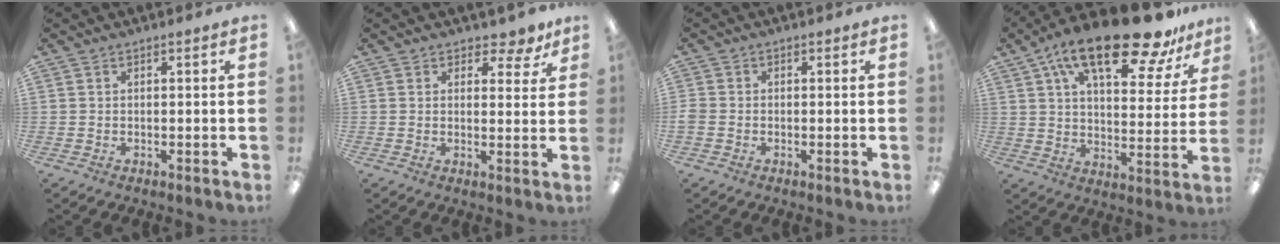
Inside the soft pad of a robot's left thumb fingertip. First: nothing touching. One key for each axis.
{"total": 4.3, "fx": 3.0, "fy": 2.7, "fz": 1.5, "tx": -0.007, "ty": -0.016, "tz": 0.049}
{"total": 1.7, "fx": -0.7, "fy": 1.4, "fz": 0.7, "tx": -0.010, "ty": 0.003, "tz": -0.012}
{"total": 22.4, "fx": 15.1, "fy": 8.0, "fz": 14.6, "tx": -0.233, "ty": -0.083, "tz": 0.251}